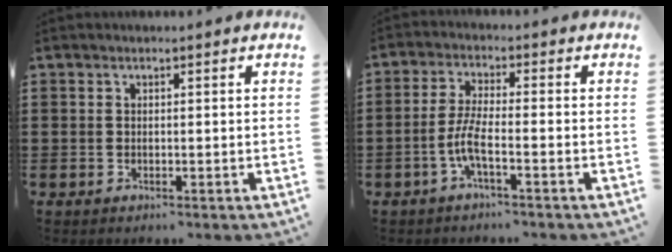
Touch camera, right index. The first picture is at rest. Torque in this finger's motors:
{"motor_torque": [1.03, 1.11, 0.14, 0.03]}